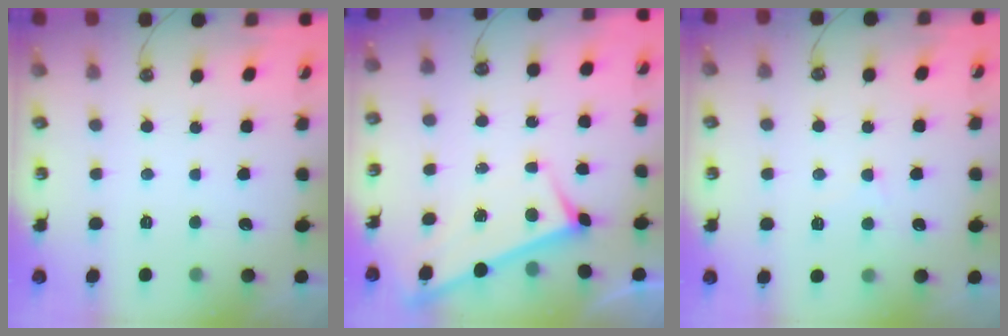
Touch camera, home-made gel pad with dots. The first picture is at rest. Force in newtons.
{"total": 3.2, "press": 3.2, "slide": 0.2}
{"total": 4.2, "press": 4.2, "slide": 0.4}